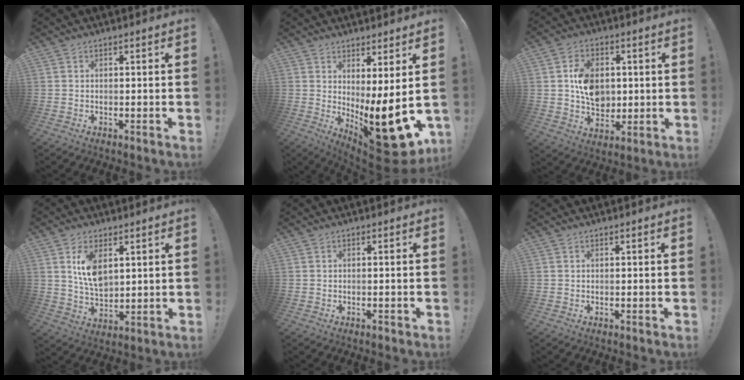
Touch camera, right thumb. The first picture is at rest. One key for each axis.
{"total": 16.7, "fx": -2.6, "fy": 4.7, "fz": 15.8, "tx": -0.188, "ty": -0.029, "tz": -0.031}
{"total": 11.7, "fx": 1.1, "fy": 9.4, "fz": 6.9, "tx": -0.106, "ty": 0.005, "tz": 0.025}
{"total": 9.5, "fx": 4.0, "fy": 5.8, "fz": 6.4, "tx": -0.108, "ty": -0.015, "tz": 0.074}
{"total": 1.0, "fx": -0.7, "fy": 0.2, "fz": 0.7, "tx": -0.014, "ty": 0.002, "tz": -0.011}
{"total": 0.0}